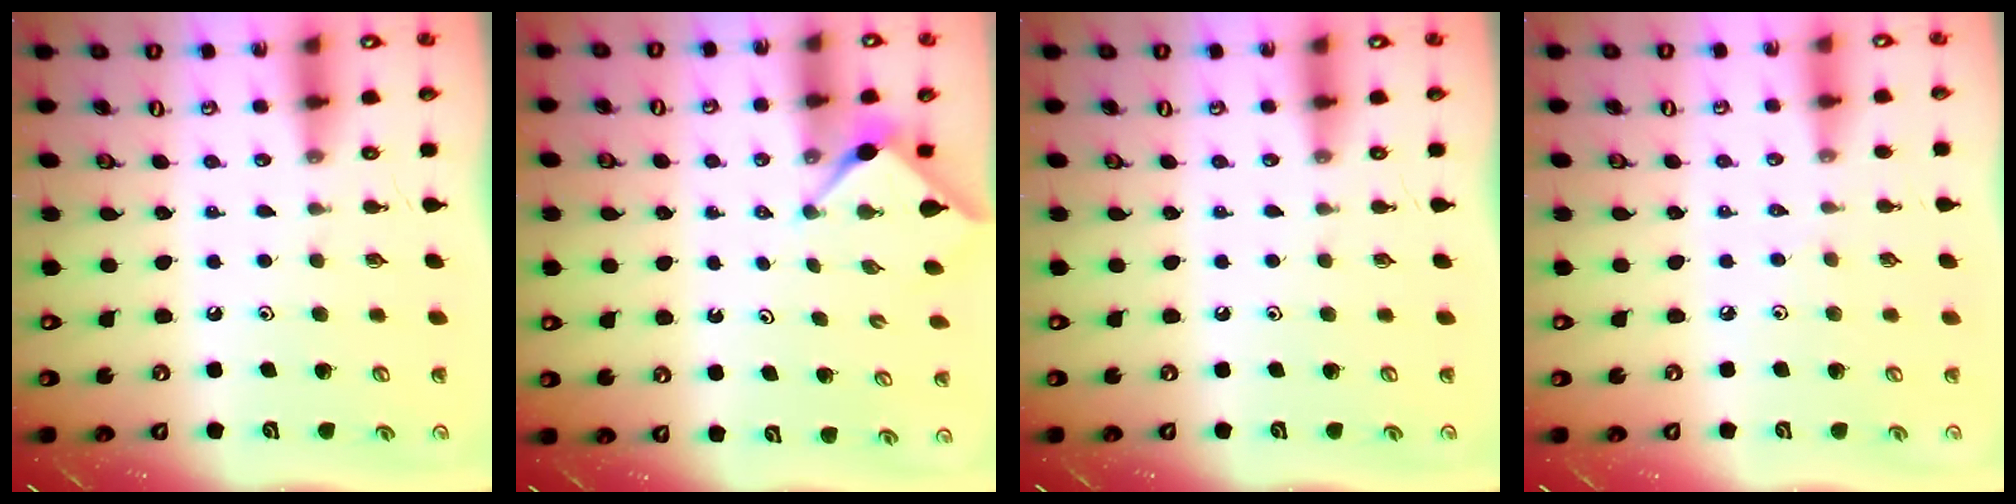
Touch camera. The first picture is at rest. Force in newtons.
{"total": 3.0, "press": 3.0, "slide": 0.3}
{"total": 0.0}
{"total": 2.1, "press": 2.1, "slide": 0.5}